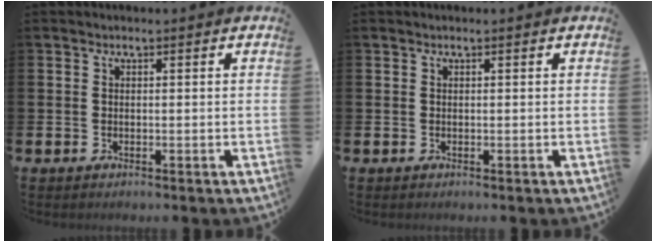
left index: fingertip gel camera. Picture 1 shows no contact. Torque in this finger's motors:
{"motor_torque": [-0.01, 0.01, 0.00, -0.01]}